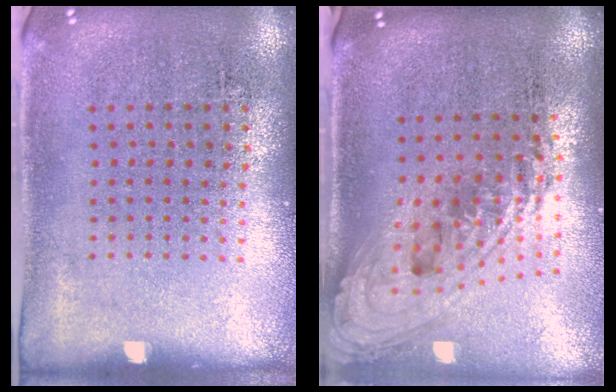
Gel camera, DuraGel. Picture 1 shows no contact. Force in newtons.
{"total": 2.4, "press": 1.7, "slide": 1.6}